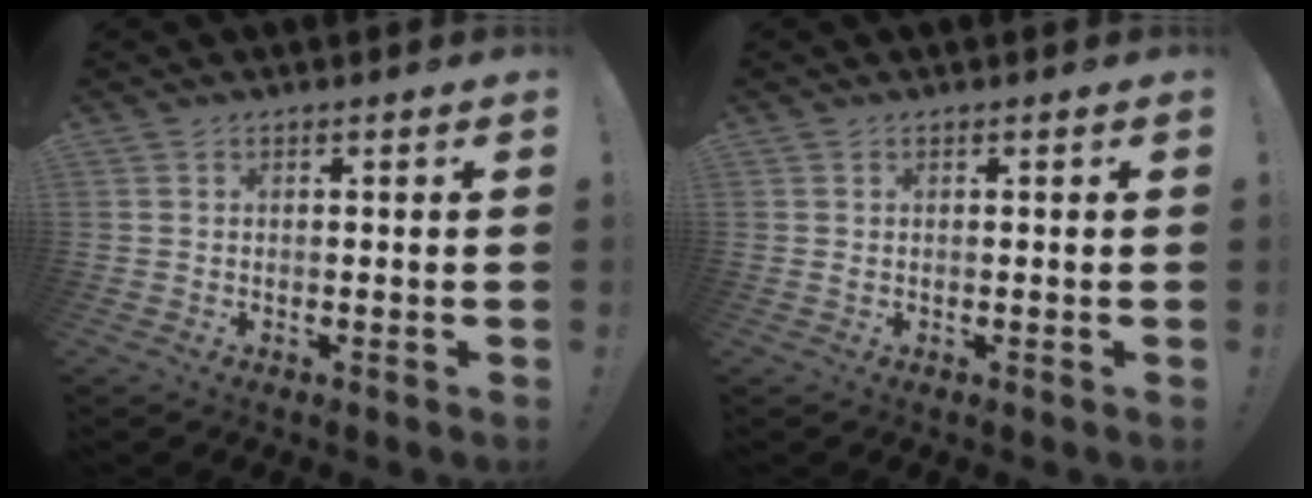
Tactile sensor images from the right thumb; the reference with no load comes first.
{"total": 0.0}